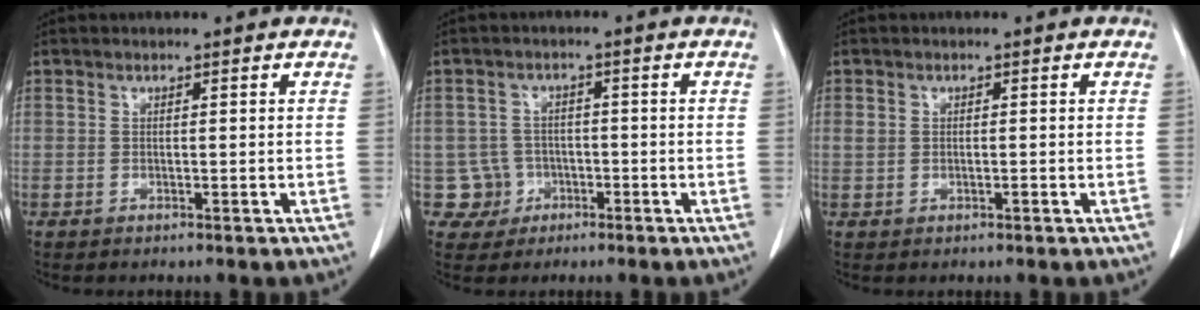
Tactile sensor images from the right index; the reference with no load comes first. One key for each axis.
{"total": 4.5, "fx": -1.3, "fy": 4.2, "fz": -0.5, "tx": 0.018, "ty": 0.016, "tz": -0.019}
{"total": 1.2, "fx": 0.1, "fy": 0.9, "fz": 0.9, "tx": -0.022, "ty": 0.007, "tz": 0.005}